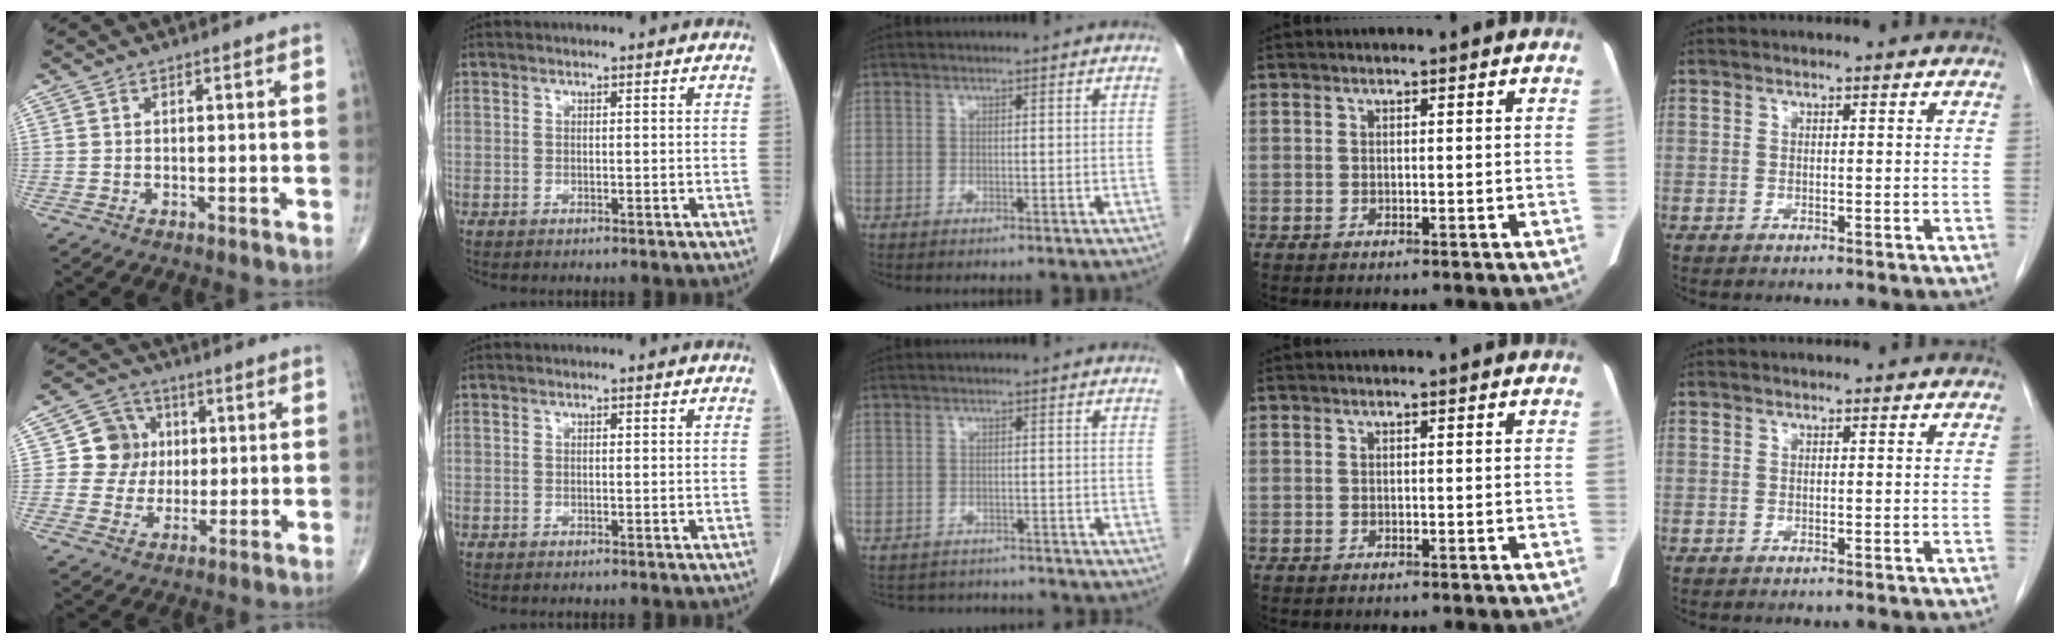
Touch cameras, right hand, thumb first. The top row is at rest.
{"thumb": {"total": 8.2, "force": [1.1, 7.8, 2.2], "torque": [0.006, 0.009, 0.014]}, "middle": {"total": 6.3, "force": [-6.0, 1.9, 0.4], "torque": [-0.003, 0.012, -0.078]}}